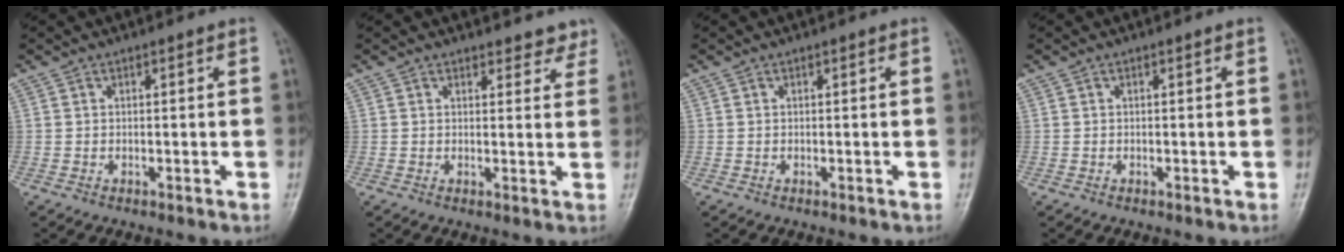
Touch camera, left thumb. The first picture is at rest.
{"total": 3.8, "force": [3.4, 1.7, 0.3], "torque": [0.027, -0.020, 0.027]}
{"total": 0.0}
{"total": 0.0}